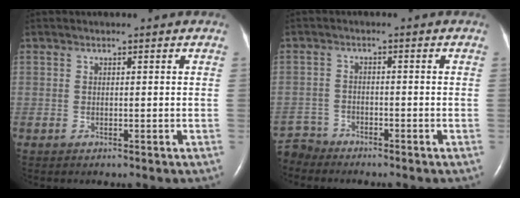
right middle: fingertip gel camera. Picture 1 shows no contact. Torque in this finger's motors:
{"motor_torque": [-0.01, -0.11, -0.05, -0.06]}